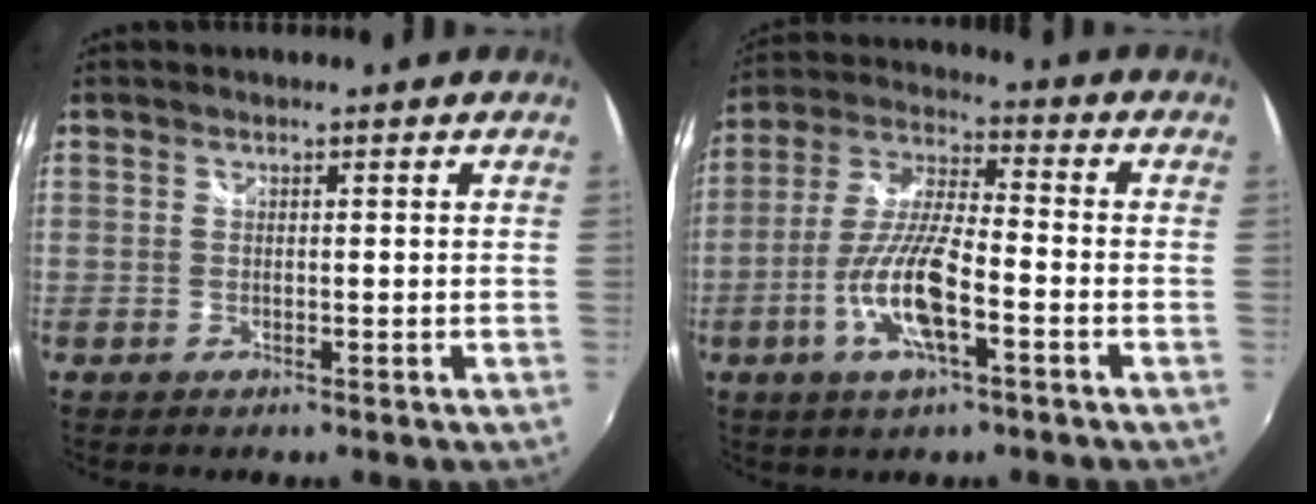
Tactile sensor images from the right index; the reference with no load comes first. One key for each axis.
{"total": 11.2, "fx": -4.5, "fy": 2.7, "fz": 9.9, "tx": -0.210, "ty": -0.003, "tz": -0.087}